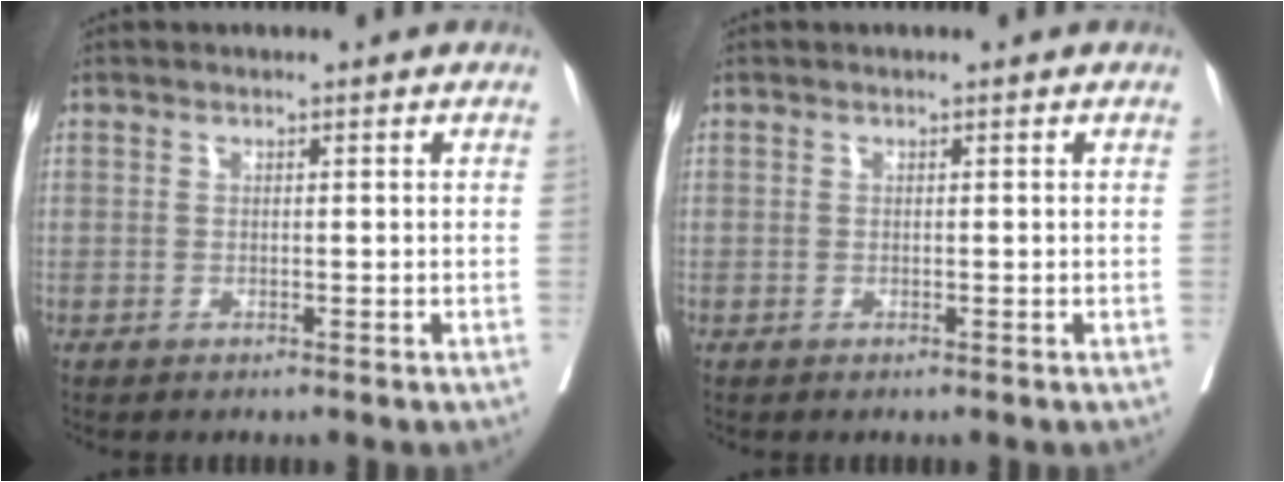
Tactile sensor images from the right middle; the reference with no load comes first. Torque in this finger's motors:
{"motor_torque": [0.01, -0.02, 0.00, 0.00]}